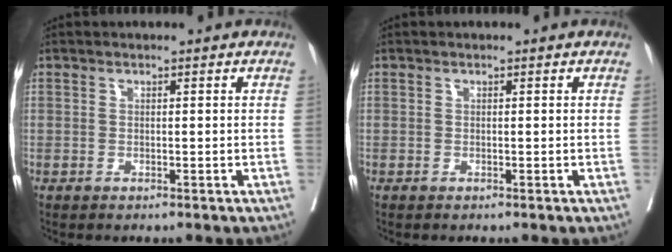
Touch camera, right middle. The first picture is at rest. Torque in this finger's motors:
{"motor_torque": [-0.02, -0.34, -0.05, 0.00]}